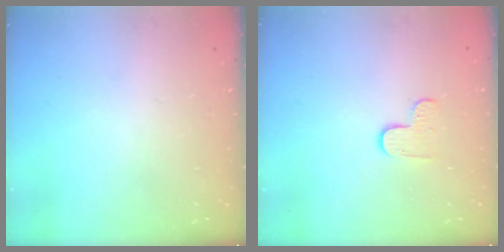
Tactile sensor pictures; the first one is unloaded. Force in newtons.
{"total": 3.7, "press": 3.7, "slide": 0.4}